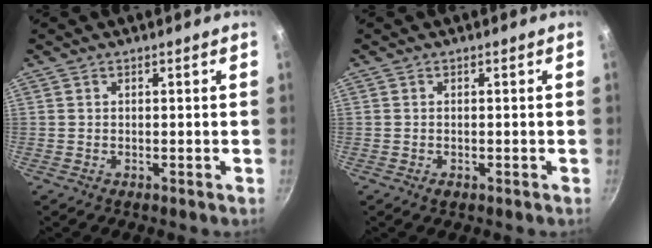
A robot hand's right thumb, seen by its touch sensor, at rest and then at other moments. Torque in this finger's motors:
{"motor_torque": [0.24, -0.33, -0.55, 0.08, 0.01]}